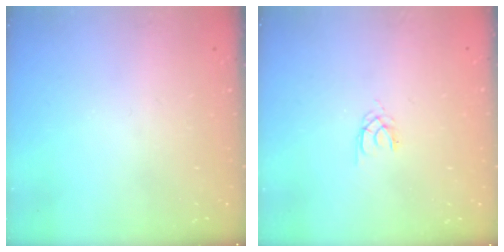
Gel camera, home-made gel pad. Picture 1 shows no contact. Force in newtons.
{"total": 1.3, "press": 1.2, "slide": 0.3}